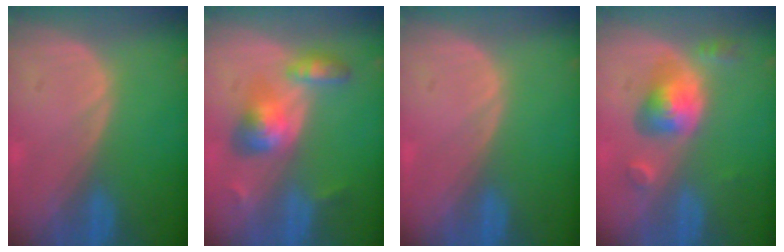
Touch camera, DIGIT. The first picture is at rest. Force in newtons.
{"total": 6.2, "press": 6.1, "slide": 1.0}
{"total": 0.0}
{"total": 6.0, "press": 5.5, "slide": 2.4}